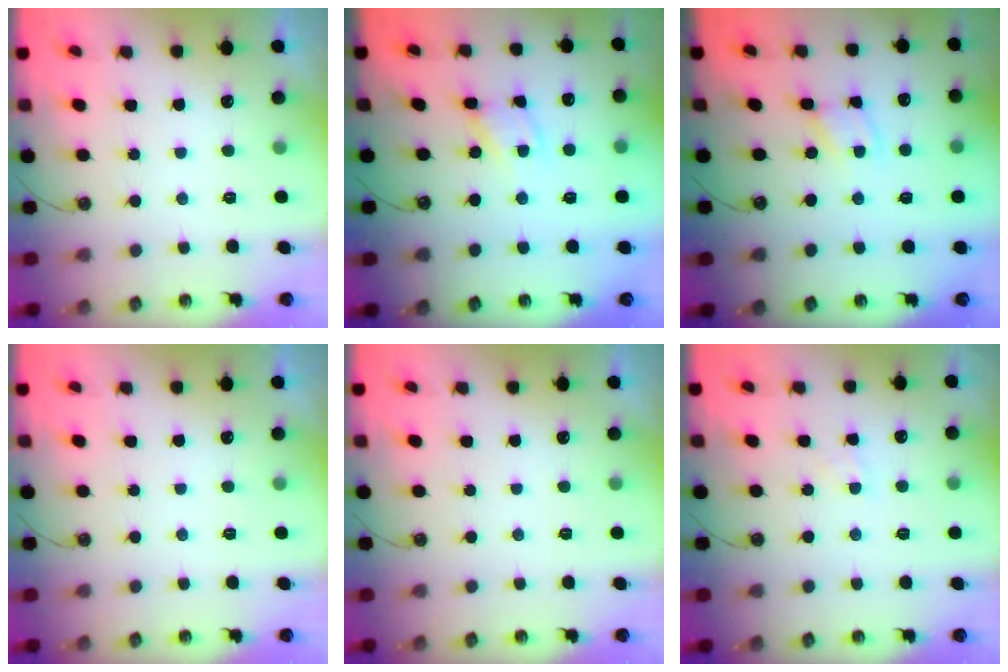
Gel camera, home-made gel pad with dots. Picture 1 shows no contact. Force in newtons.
{"total": 5.3, "press": 5.3, "slide": 0.3}
{"total": 2.0, "press": 2.0, "slide": 0.1}
{"total": 0.0}
{"total": 0.0}
{"total": 4.0, "press": 4.0, "slide": 0.6}